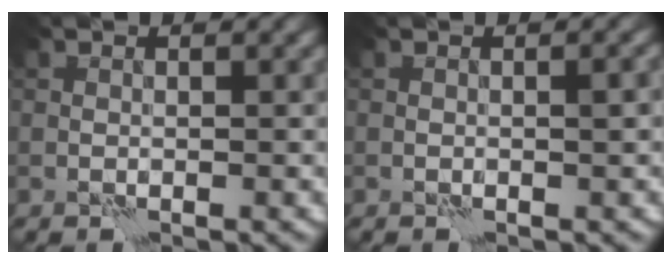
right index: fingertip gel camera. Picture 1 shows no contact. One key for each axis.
{"total": 0.9, "fx": -0.3, "fy": 0.0, "fz": 0.9, "tx": -0.015, "ty": 0.002, "tz": -0.005}